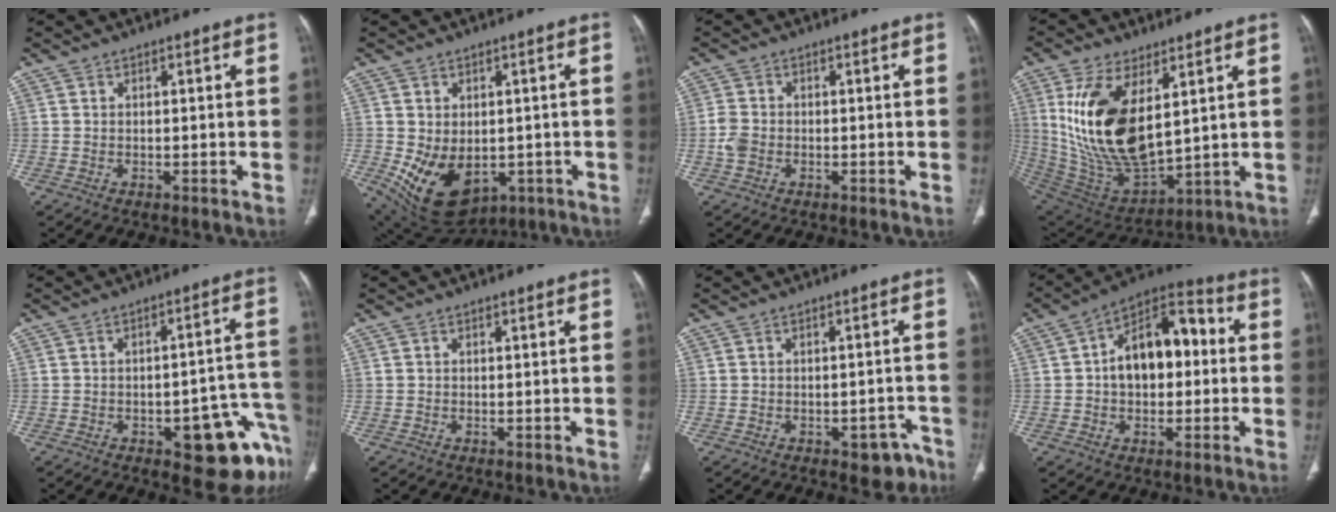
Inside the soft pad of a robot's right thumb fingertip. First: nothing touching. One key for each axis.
{"total": 13.1, "fx": -3.0, "fy": 9.2, "fz": 8.9, "tx": -0.137, "ty": -0.008, "tz": -0.016}
{"total": 3.0, "fx": -0.9, "fy": 2.3, "fz": 1.8, "tx": -0.041, "ty": 0.007, "tz": -0.019}
{"total": 20.5, "fx": 5.9, "fy": 10.1, "fz": 16.9, "tx": -0.319, "ty": -0.029, "tz": 0.132}
{"total": 13.7, "fx": -6.3, "fy": 4.9, "fz": 11.1, "tx": -0.073, "ty": 0.045, "tz": -0.065}
{"total": 0.0}
{"total": 4.3, "fx": -2.6, "fy": 2.4, "fz": 2.5, "tx": -0.011, "ty": 0.018, "tz": -0.028}
{"total": 15.2, "fx": 1.0, "fy": 9.3, "fz": 12.0, "tx": -0.151, "ty": 0.042, "tz": 0.005}